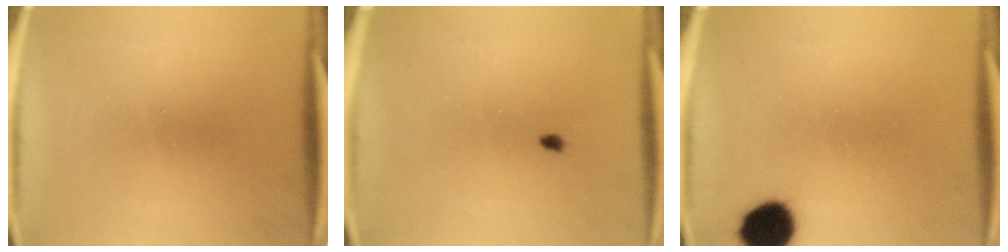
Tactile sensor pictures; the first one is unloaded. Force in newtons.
{"total": 1.4}
{"total": 9.8}